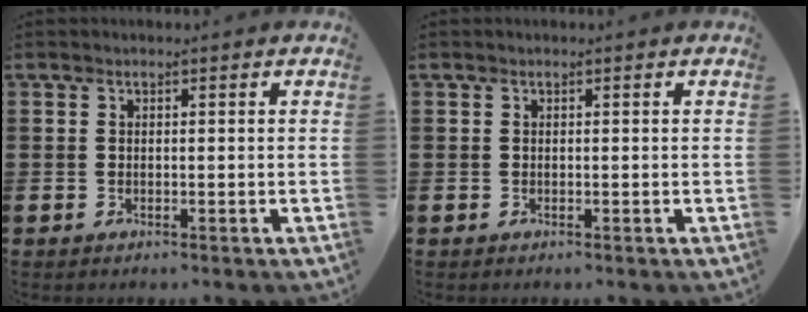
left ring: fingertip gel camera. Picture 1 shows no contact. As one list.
[{"total": 0.0}]